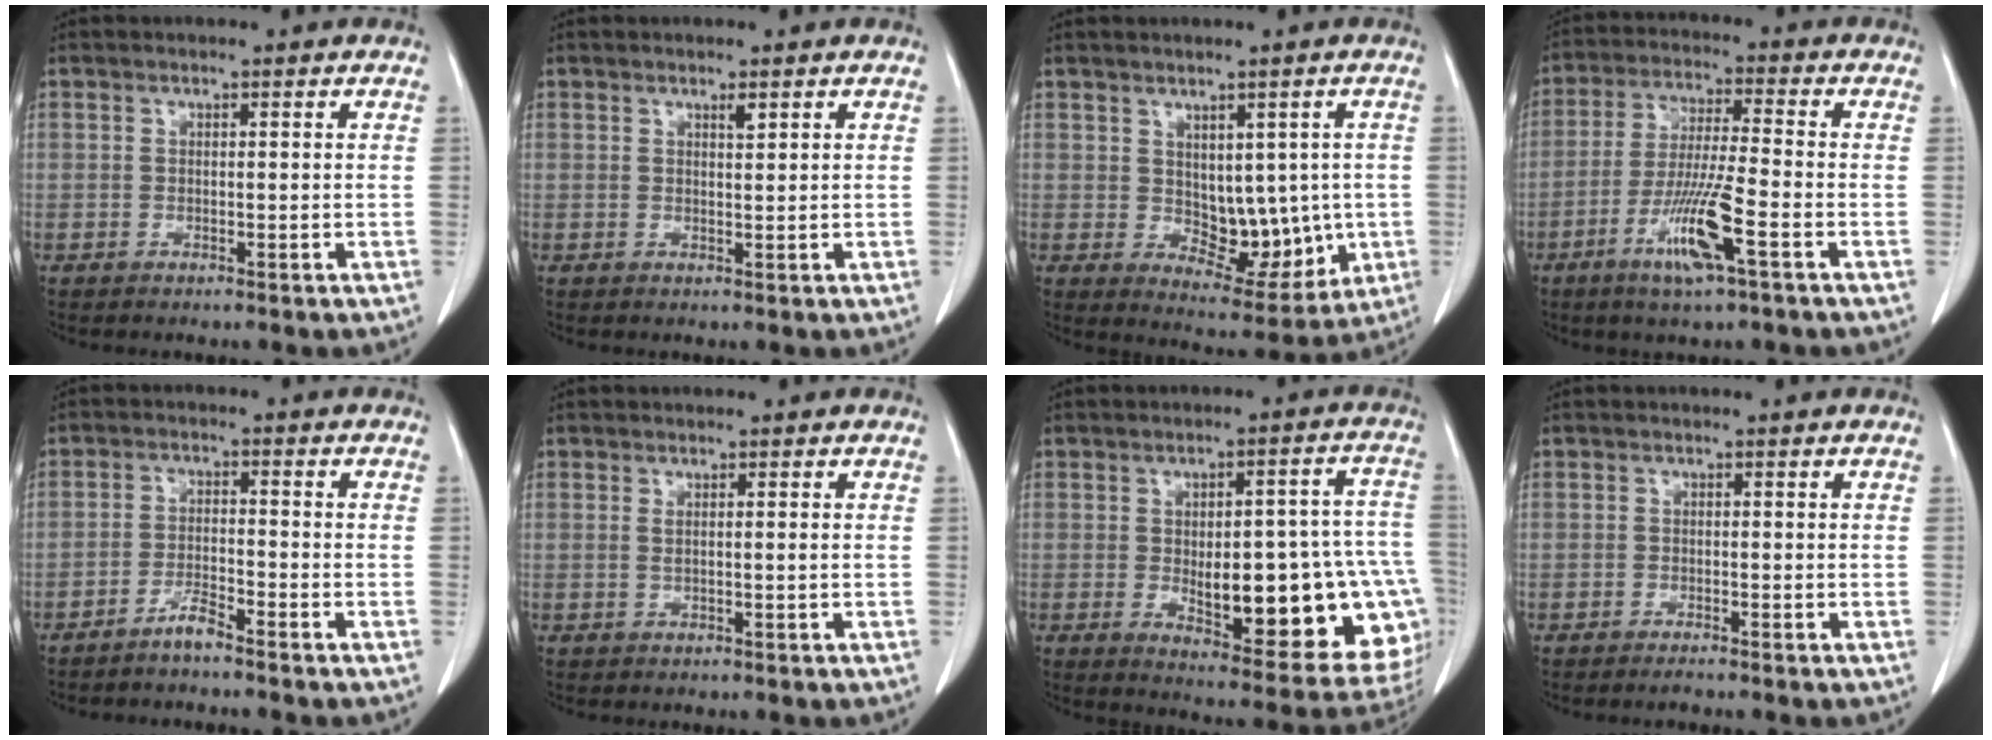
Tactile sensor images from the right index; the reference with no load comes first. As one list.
[{"total": 1.0, "force": [0.7, 0.1, 0.7], "torque": [-0.016, -0.005, 0.012]}, {"total": 8.9, "force": [-0.1, 5.4, 7.2], "torque": [-0.082, 0.000, 0.023]}, {"total": 10.2, "force": [-4.6, 0.2, 9.1], "torque": [-0.179, -0.016, -0.089]}, {"total": 3.0, "force": [-2.6, 0.0, 1.5], "torque": [-0.032, -0.003, -0.051]}, {"total": 0.8, "force": [0.2, -0.1, 0.8], "torque": [-0.019, -0.002, 0.004]}, {"total": 23.0, "force": [-4.2, 7.5, 21.3], "torque": [-0.189, 0.025, -0.026]}, {"total": 1.0, "force": [-0.9, -0.1, 0.4], "torque": [-0.012, -0.003, -0.012]}]